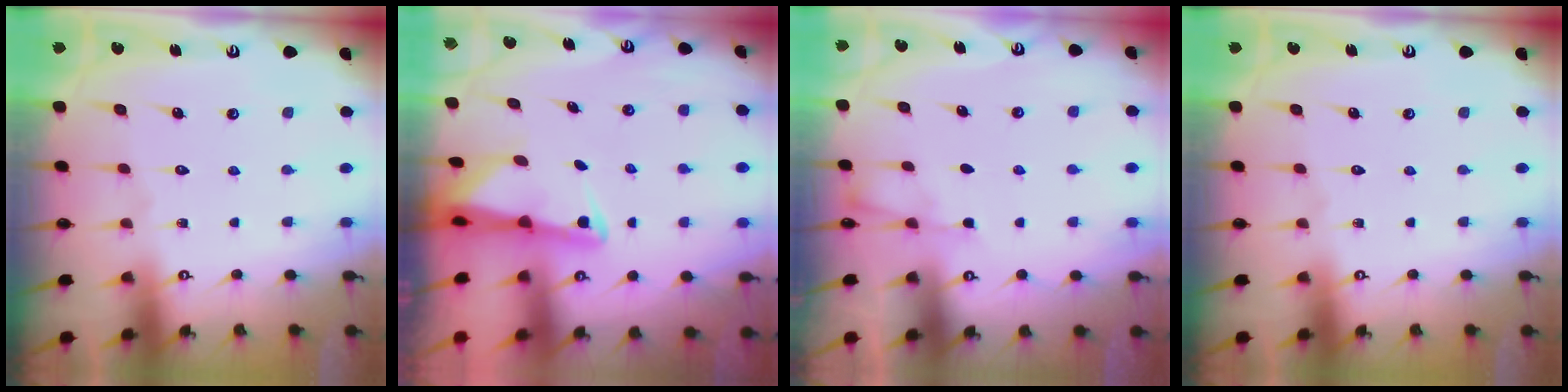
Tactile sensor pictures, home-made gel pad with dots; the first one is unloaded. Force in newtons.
{"total": 2.4, "press": 2.3, "slide": 0.5}
{"total": 3.0, "press": 3.0, "slide": 0.3}
{"total": 0.0}